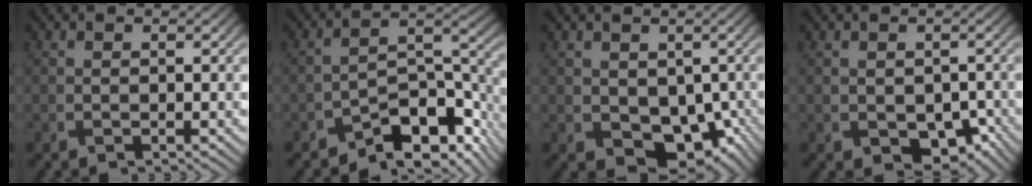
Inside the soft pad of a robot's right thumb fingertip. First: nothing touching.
{"total": 10.9, "force": [-7.3, 4.4, 6.8], "torque": [-0.083, -0.003, -0.130]}
{"total": 7.0, "force": [-0.9, 5.1, 4.7], "torque": [-0.087, -0.037, -0.001]}
{"total": 5.2, "force": [-2.0, 3.5, 3.3], "torque": [-0.052, -0.025, -0.021]}